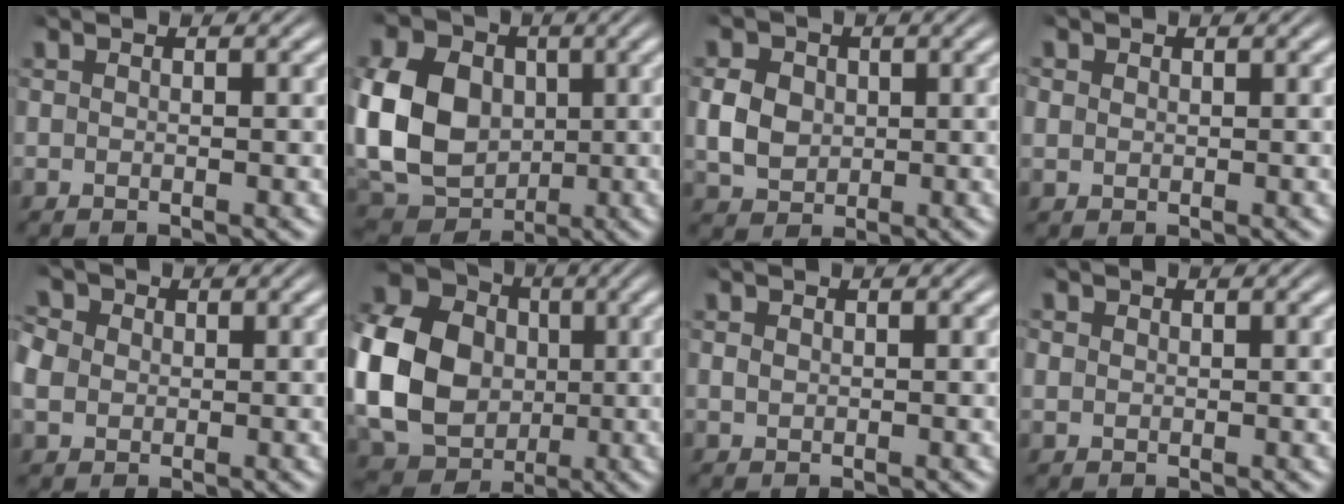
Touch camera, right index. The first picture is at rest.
{"total": 11.2, "force": [-0.5, 9.3, 6.3], "torque": [-0.138, -0.041, 0.003]}
{"total": 4.5, "force": [0.0, 4.0, 2.1], "torque": [-0.041, -0.012, 0.009]}
{"total": 1.1, "force": [0.4, 1.0, 0.2], "torque": [-0.012, -0.011, 0.015]}
{"total": 4.4, "force": [0.6, 4.0, 1.8], "torque": [-0.053, -0.008, 0.012]}
{"total": 20.6, "force": [1.6, 18.0, 10.0], "torque": [-0.231, -0.034, 0.016]}
{"total": 0.0}
{"total": 0.8, "force": [0.4, 0.7, 0.1], "torque": [-0.007, -0.009, 0.015]}